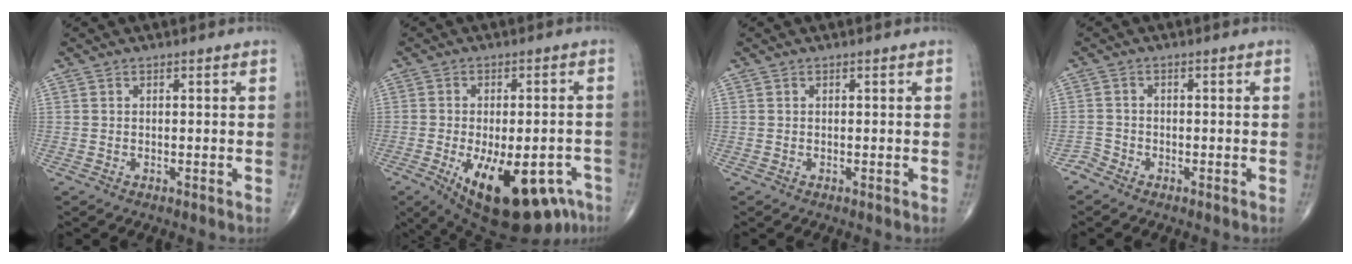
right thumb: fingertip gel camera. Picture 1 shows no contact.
{"total": 20.6, "force": [-9.8, 9.2, 15.6], "torque": [-0.188, 0.006, -0.125]}
{"total": 0.0}
{"total": 1.7, "force": [-1.5, 0.9, -0.2], "torque": [0.004, 0.001, -0.034]}